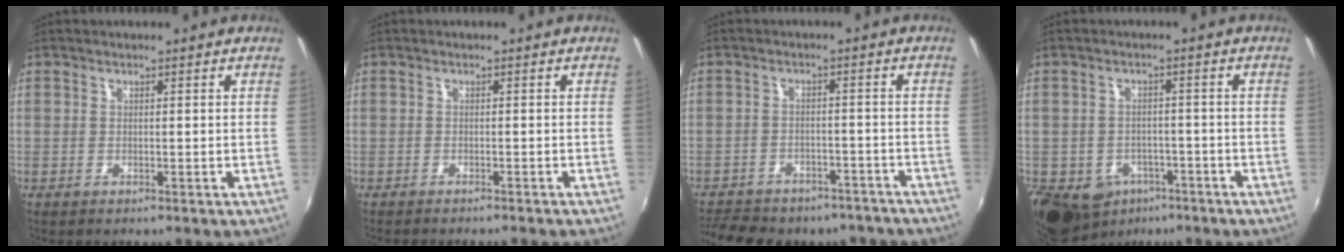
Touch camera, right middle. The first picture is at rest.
{"total": 2.5, "force": [-2.3, 0.0, 1.0], "torque": [-0.029, -0.010, -0.037]}
{"total": 18.0, "force": [-15.0, 7.6, 6.6], "torque": [-0.154, 0.008, -0.188]}
{"total": 14.9, "force": [-8.1, 10.9, 6.2], "torque": [-0.178, -0.013, -0.114]}